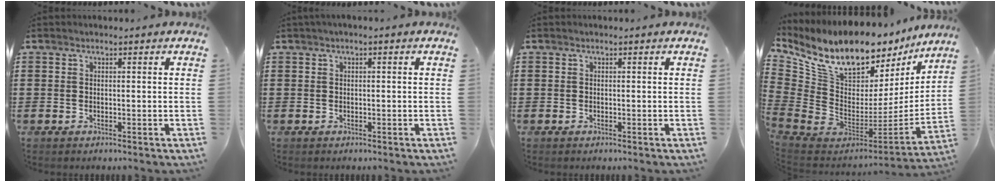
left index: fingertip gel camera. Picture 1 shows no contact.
{"total": 0.7, "force": [-0.3, 0.1, 0.6], "torque": [-0.010, -0.002, -0.005]}
{"total": 0.0}
{"total": 12.2, "force": [9.7, 5.2, 5.4], "torque": [-0.135, -0.084, 0.170]}